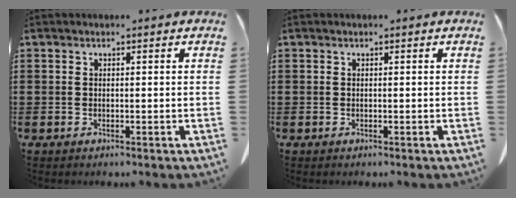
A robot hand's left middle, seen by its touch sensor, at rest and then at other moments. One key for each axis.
{"total": 0.0}